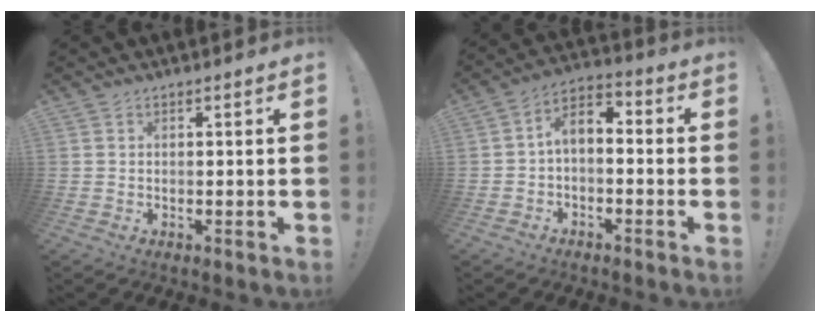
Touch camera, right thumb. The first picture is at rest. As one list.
[{"total": 5.6, "force": [-1.4, 3.4, 4.2], "torque": [-0.083, 0.012, -0.024]}]